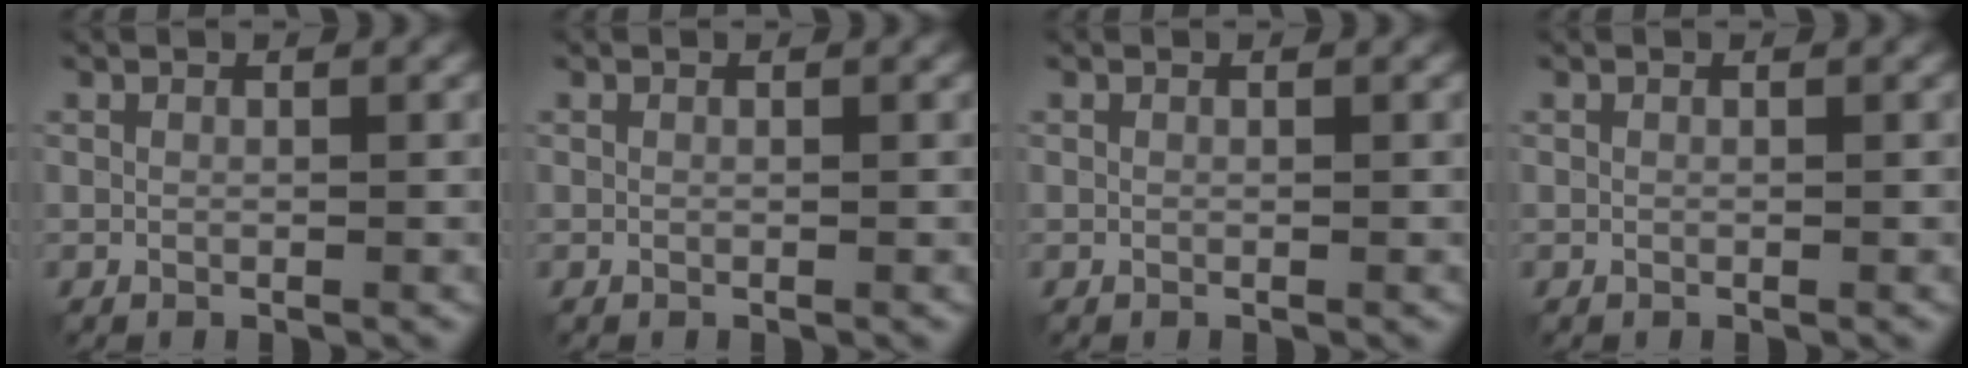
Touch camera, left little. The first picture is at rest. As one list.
[{"total": 0.0}, {"total": 0.0}, {"total": 0.0}]